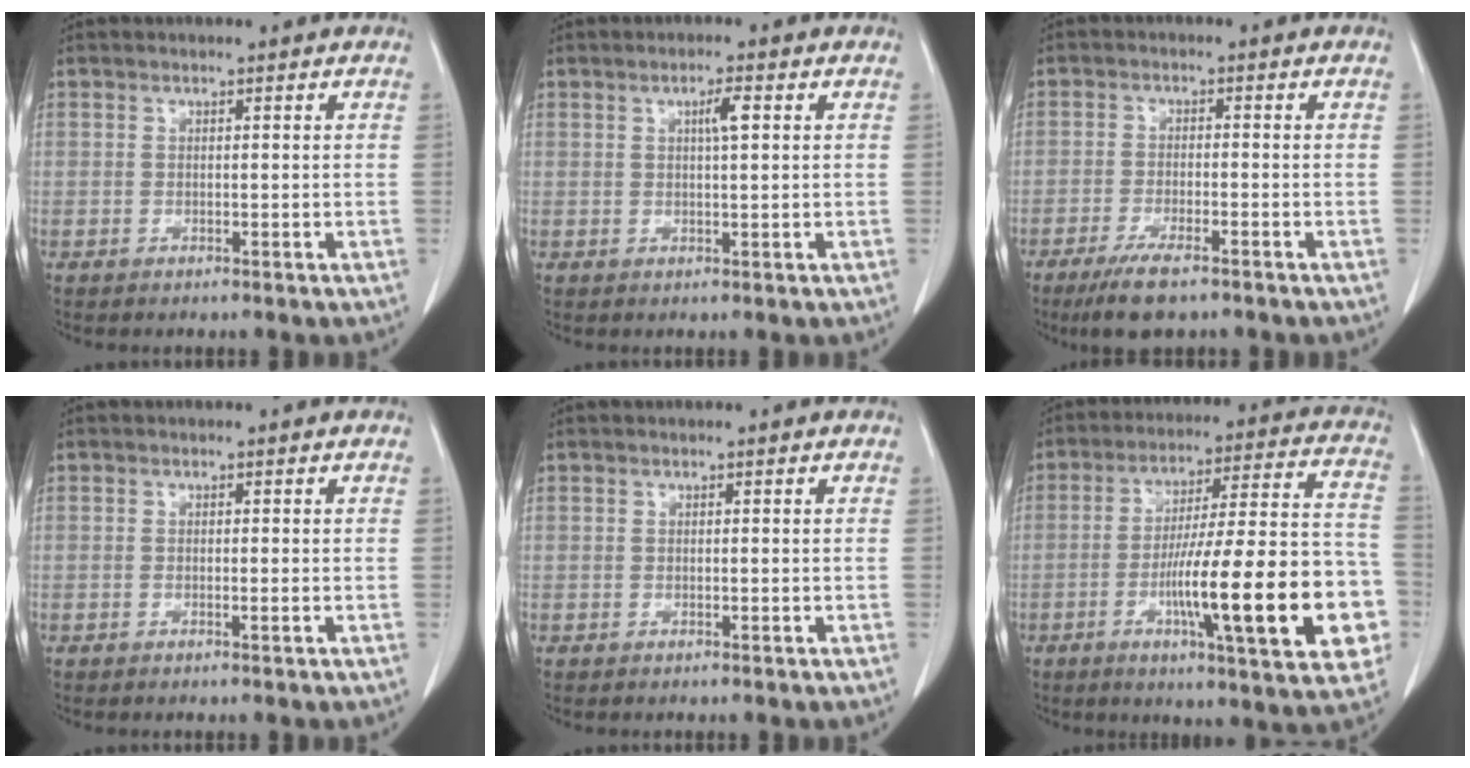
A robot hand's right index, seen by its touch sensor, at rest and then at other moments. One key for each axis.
{"total": 2.5, "fx": 0.8, "fy": 0.2, "fz": 2.3, "tx": -0.042, "ty": 0.001, "tz": 0.012}
{"total": 6.9, "fx": -4.9, "fy": 1.2, "fz": 4.7, "tx": -0.090, "ty": -0.018, "tz": -0.077}
{"total": 0.7, "fx": -0.2, "fy": 0.0, "fz": 0.6, "tx": -0.011, "ty": -0.002, "tz": -0.002}
{"total": 0.0}
{"total": 23.2, "fx": -6.7, "fy": 2.9, "fz": 22.0, "tx": -0.273, "ty": 0.012, "tz": -0.092}